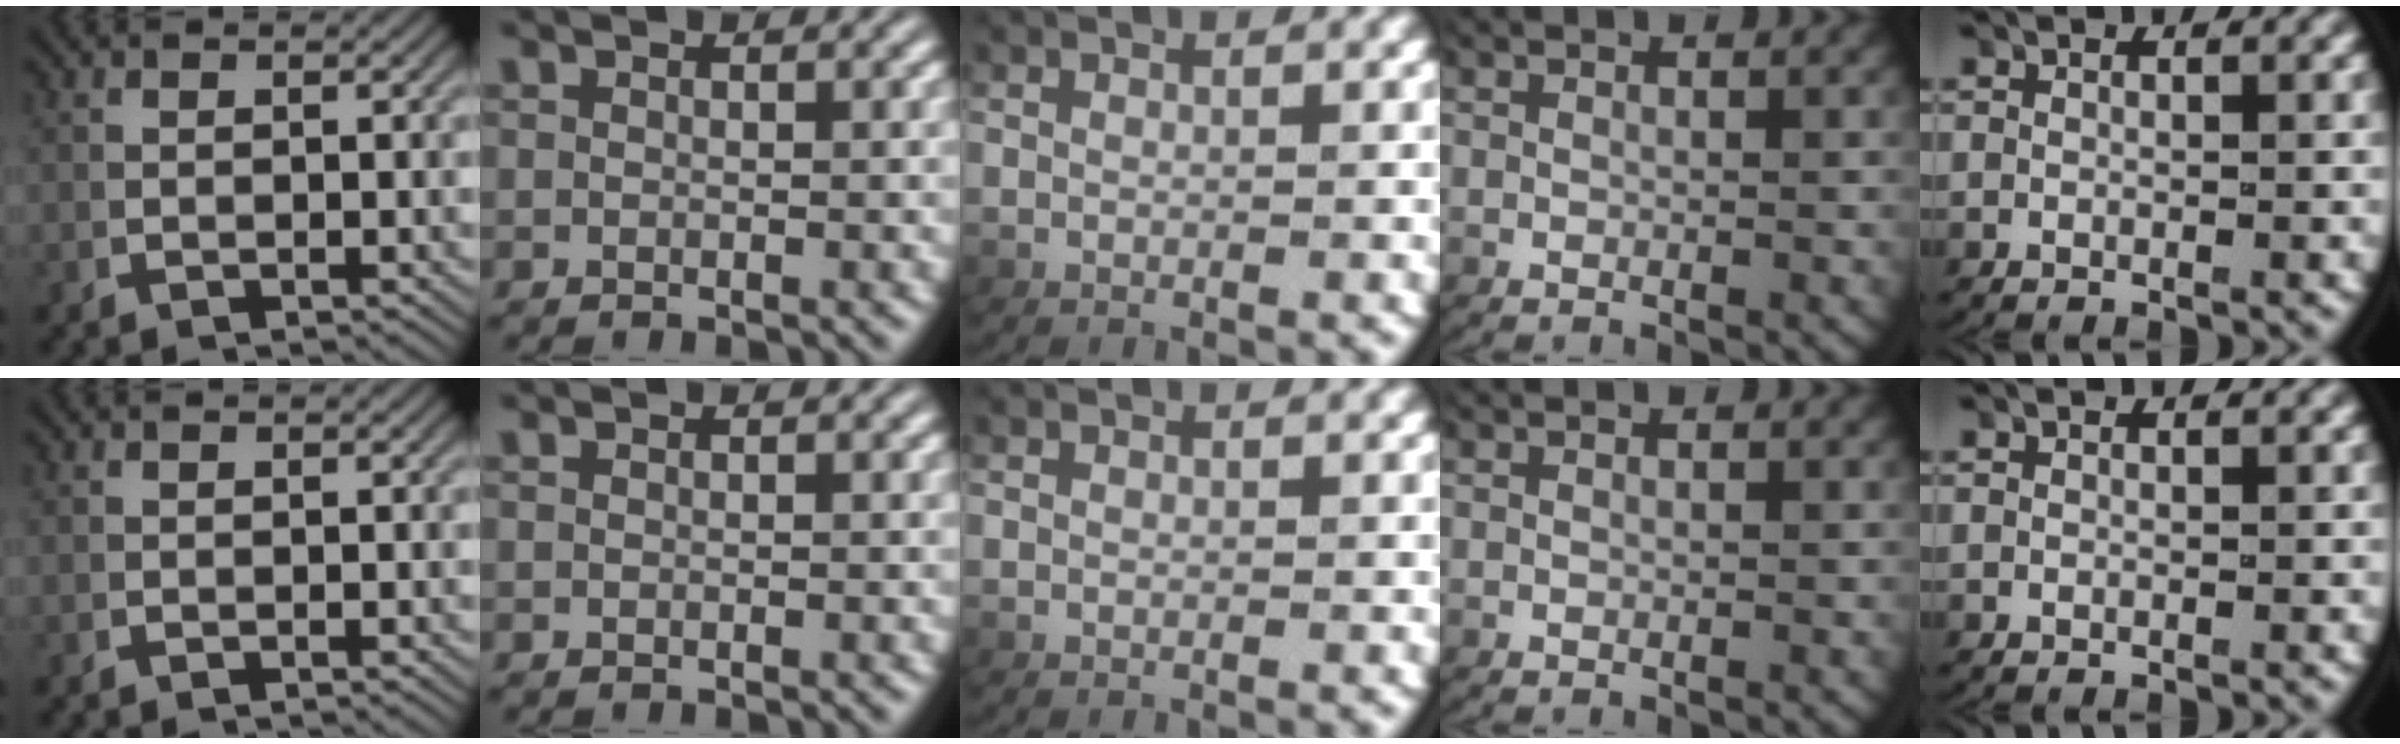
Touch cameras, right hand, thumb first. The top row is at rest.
{}